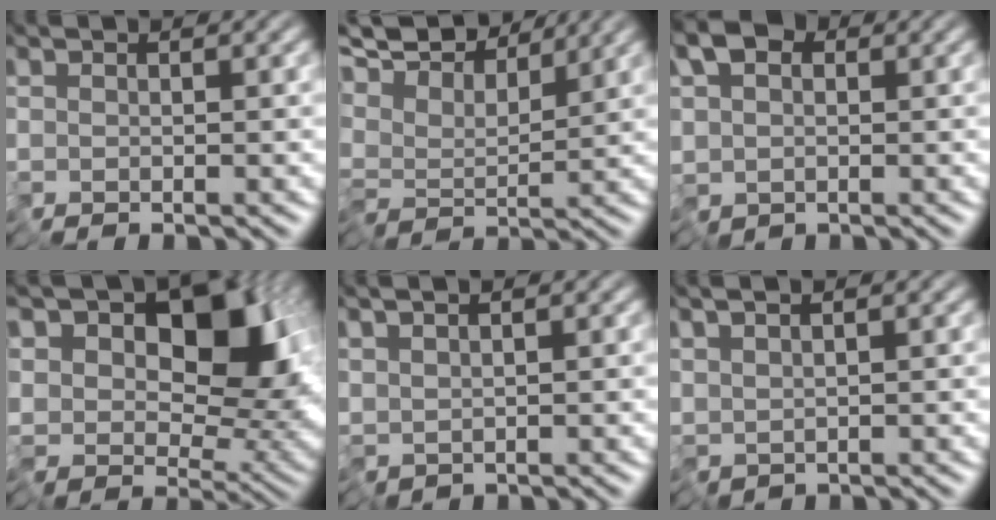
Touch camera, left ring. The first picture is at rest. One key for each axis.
{"total": 8.1, "fx": 6.4, "fy": 2.5, "fz": 4.1, "tx": -0.120, "ty": 0.024, "tz": 0.100}
{"total": 3.4, "fx": 0.5, "fy": 2.6, "fz": 2.1, "tx": -0.050, "ty": 0.004, "tz": -0.002}
{"total": 12.5, "fx": 5.0, "fy": 7.4, "fz": 8.8, "tx": -0.129, "ty": 0.003, "tz": 0.087}
{"total": 1.5, "fx": 1.1, "fy": 0.3, "fz": 0.9, "tx": -0.029, "ty": 0.002, "tz": 0.025}
{"total": 1.8, "fx": 1.2, "fy": 0.4, "fz": 1.2, "tx": -0.035, "ty": 0.003, "tz": 0.027}